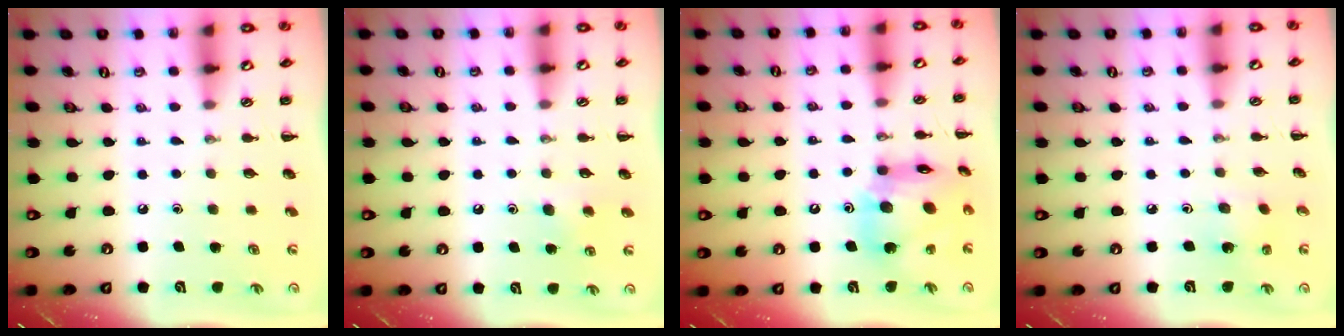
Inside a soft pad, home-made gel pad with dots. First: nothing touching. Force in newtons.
{"total": 5.4, "press": 5.1, "slide": 1.7}
{"total": 17.3, "press": 17.0, "slide": 2.9}
{"total": 1.5, "press": 1.3, "slide": 0.6}